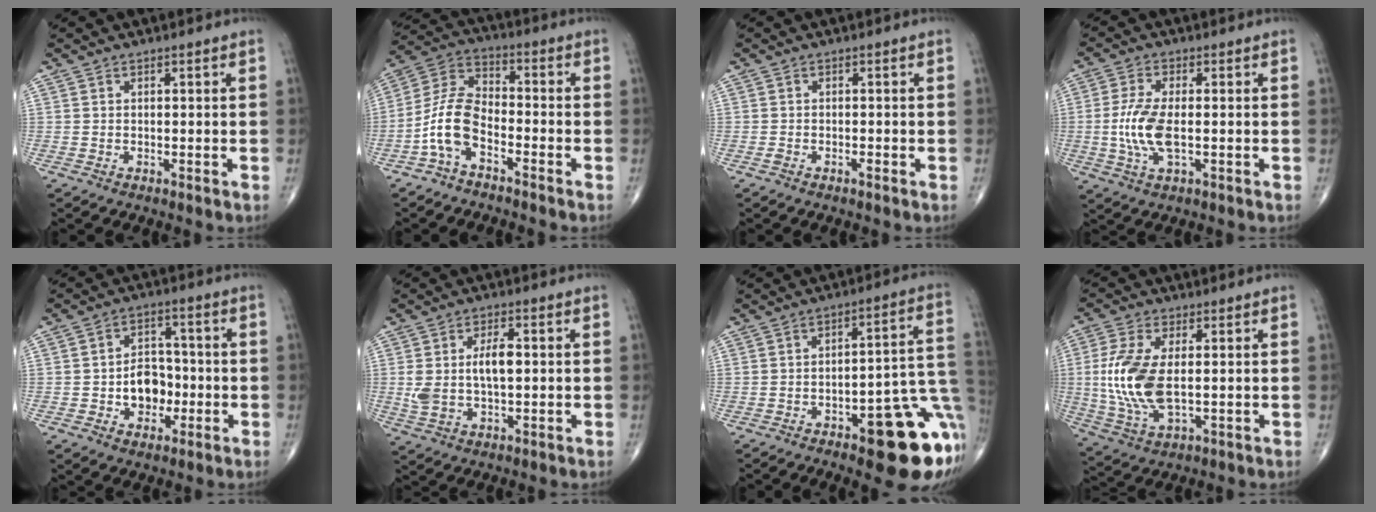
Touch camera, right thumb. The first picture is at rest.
{"total": 9.2, "force": [-4.3, 4.7, 6.6], "torque": [-0.137, 0.051, -0.095]}
{"total": 1.0, "force": [-0.6, 0.3, 0.6], "torque": [-0.016, 0.006, -0.011]}
{"total": 8.2, "force": [-0.9, 3.3, 7.5], "torque": [-0.172, -0.002, -0.018]}
{"total": 8.0, "force": [-1.7, 6.0, 5.1], "torque": [-0.040, 0.022, -0.030]}
{"total": 8.1, "force": [0.6, 3.9, 7.0], "torque": [-0.141, 0.008, 0.016]}
{"total": 18.4, "force": [-6.9, 6.3, 15.8], "torque": [-0.122, 0.047, -0.079]}
{"total": 12.6, "force": [0.2, 5.9, 11.1], "torque": [-0.250, -0.008, 0.011]}